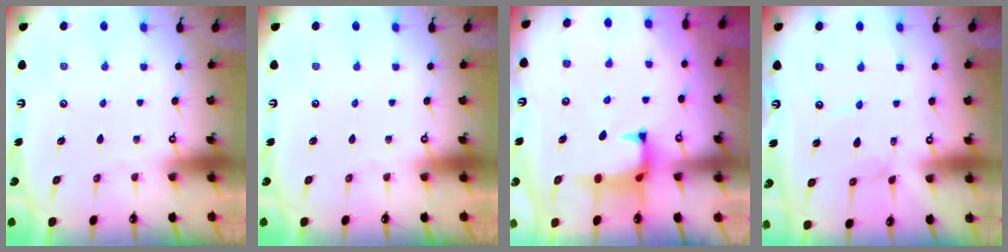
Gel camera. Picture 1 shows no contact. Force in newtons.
{"total": 0.0}
{"total": 0.9, "press": 0.3, "slide": 0.8}
{"total": 1.8, "press": 1.8, "slide": 0.1}